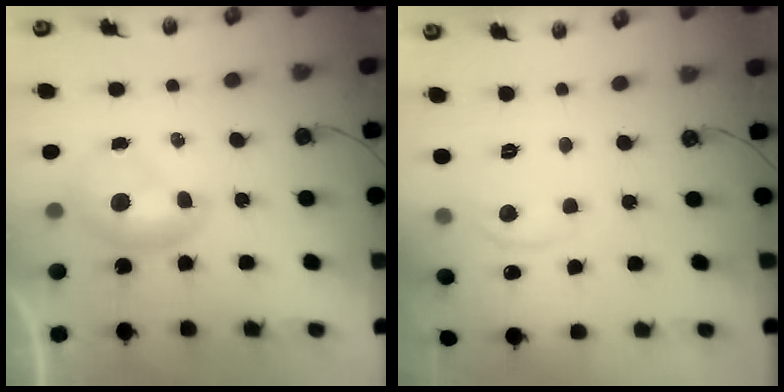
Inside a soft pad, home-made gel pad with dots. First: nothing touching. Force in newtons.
{"total": 2.8, "press": 2.7, "slide": 0.5}